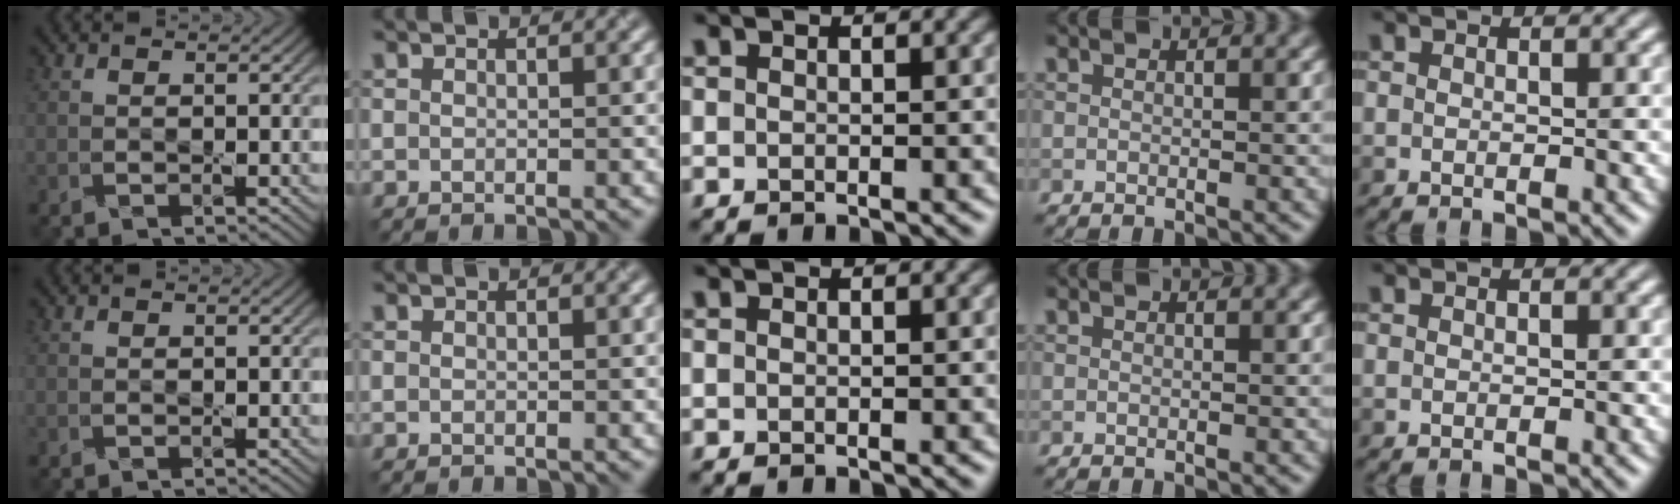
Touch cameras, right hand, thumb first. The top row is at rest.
{}